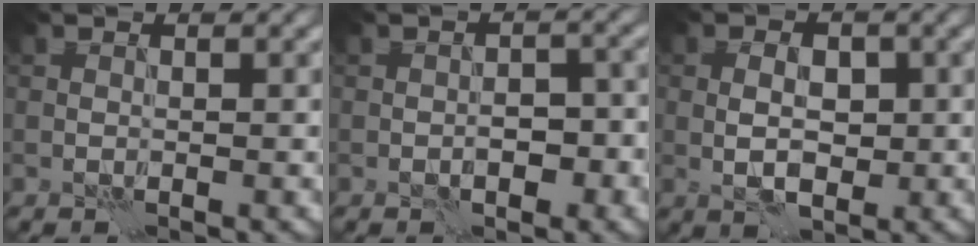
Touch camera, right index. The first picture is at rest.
{"total": 3.0, "force": [-1.2, 1.4, 2.4], "torque": [-0.027, 0.008, -0.017]}
{"total": 3.5, "force": [-0.2, 2.2, 2.8], "torque": [-0.046, 0.001, -0.003]}